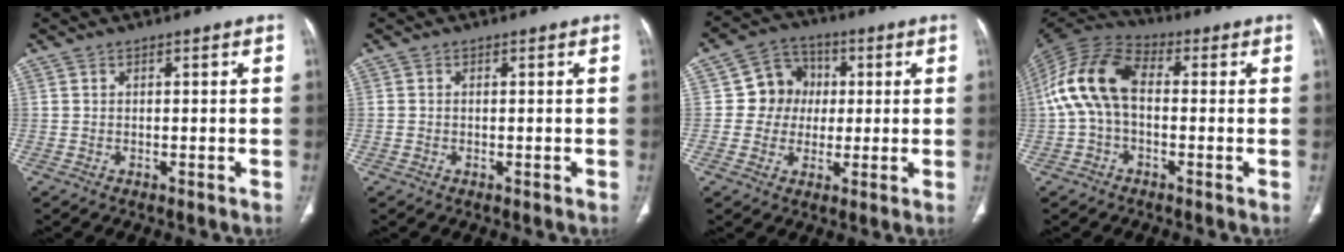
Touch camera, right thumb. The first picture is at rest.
{"total": 0.5, "force": [-0.1, 0.4, 0.3], "torque": [-0.010, 0.005, 0.002]}
{"total": 8.6, "force": [0.6, 8.1, 2.9], "torque": [0.000, 0.014, 0.000]}
{"total": 13.1, "force": [0.3, 8.1, 10.2], "torque": [-0.203, 0.035, -0.006]}